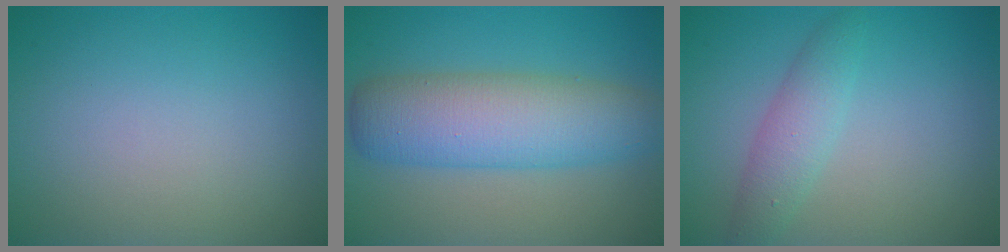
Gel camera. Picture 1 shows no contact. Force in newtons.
{"total": 7.6, "press": 7.6, "slide": 0.1}
{"total": 2.7, "press": 2.7, "slide": 0.2}